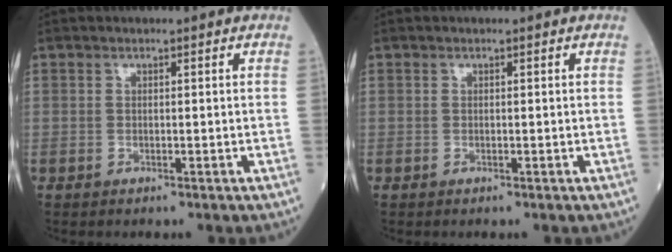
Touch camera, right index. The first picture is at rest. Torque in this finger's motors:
{"motor_torque": [0.00, 0.00, 0.00, 0.01]}